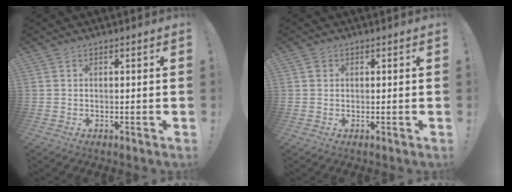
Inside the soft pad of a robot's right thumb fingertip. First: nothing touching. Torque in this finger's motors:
{"motor_torque": [0.12, 0.04, 0.34, -0.24, -0.02]}